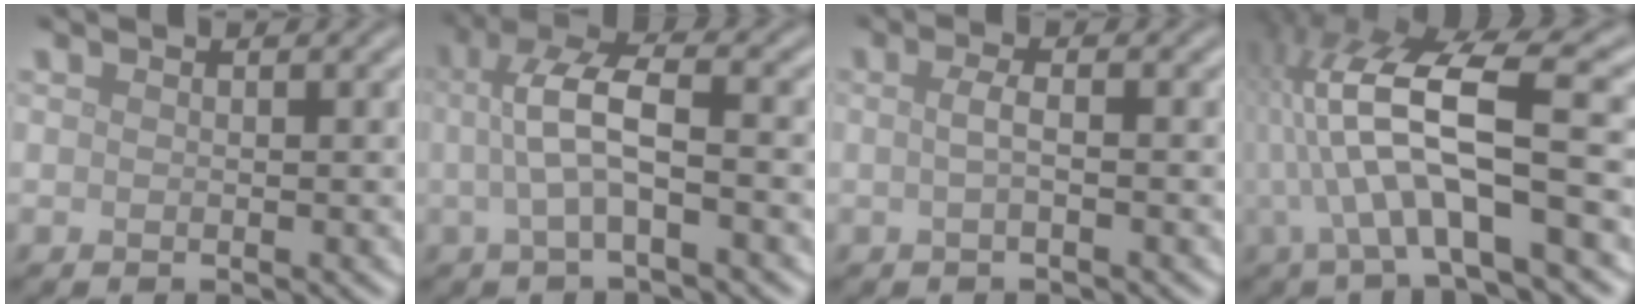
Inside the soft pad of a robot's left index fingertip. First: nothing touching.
{"total": 5.1, "force": [-0.1, 1.5, 4.9], "torque": [-0.099, 0.010, -0.007]}
{"total": 1.5, "force": [-0.1, 0.5, 1.5], "torque": [-0.028, 0.002, -0.004]}
{"total": 10.4, "force": [-0.1, 2.7, 10.1], "torque": [-0.191, 0.022, -0.005]}